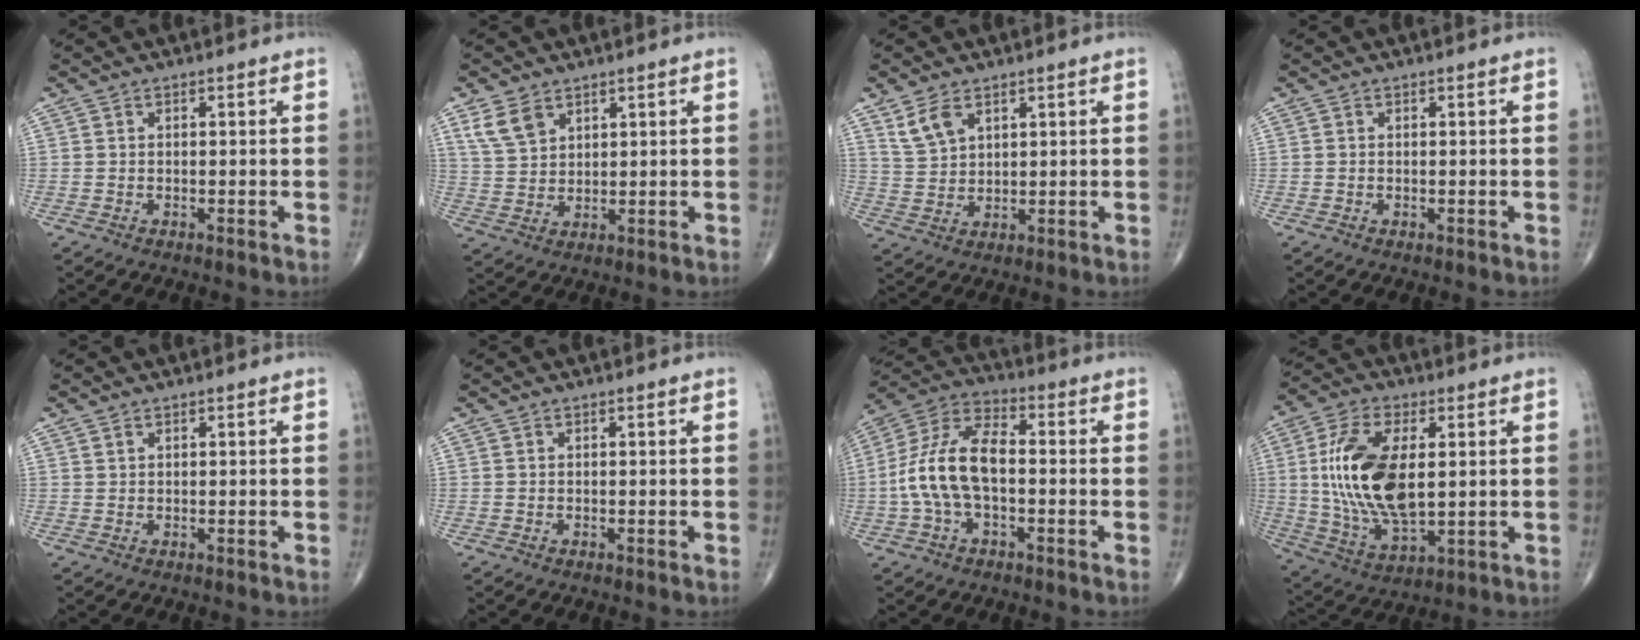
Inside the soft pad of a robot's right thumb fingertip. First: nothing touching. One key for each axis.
{"total": 5.9, "fx": 3.5, "fy": 3.7, "fz": 3.0, "tx": -0.048, "ty": -0.012, "tz": 0.078}
{"total": 5.3, "fx": 3.2, "fy": 3.0, "fz": 3.0, "tx": -0.055, "ty": -0.012, "tz": 0.073}
{"total": 0.0}
{"total": 0.6, "fx": 0.5, "fy": 0.3, "fz": 0.2, "tx": -0.001, "ty": -0.001, "tz": 0.008}
{"total": 0.0}
{"total": 13.2, "fx": -1.5, "fy": 7.0, "fz": 11.1, "tx": -0.230, "ty": 0.041, "tz": -0.034}
{"total": 18.6, "fx": 2.2, "fy": 9.3, "fz": 16.0, "tx": -0.315, "ty": -0.014, "tz": 0.047}